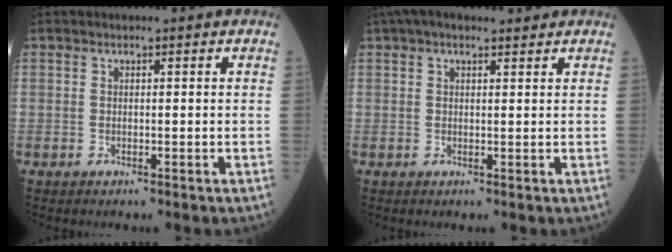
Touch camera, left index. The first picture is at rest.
{"total": 5.6, "force": [4.3, 1.8, 3.1], "torque": [-0.054, 0.037, 0.071]}